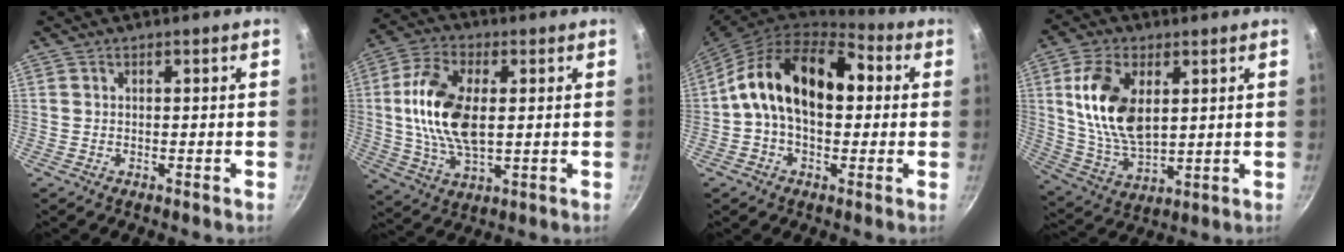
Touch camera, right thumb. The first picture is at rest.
{"total": 14.5, "force": [1.4, 7.8, 12.2], "torque": [-0.230, 0.006, 0.025]}
{"total": 17.7, "force": [2.1, 11.3, 13.4], "torque": [-0.188, 0.035, 0.013]}
{"total": 14.9, "force": [3.6, 8.5, 11.7], "torque": [-0.208, -0.019, 0.080]}